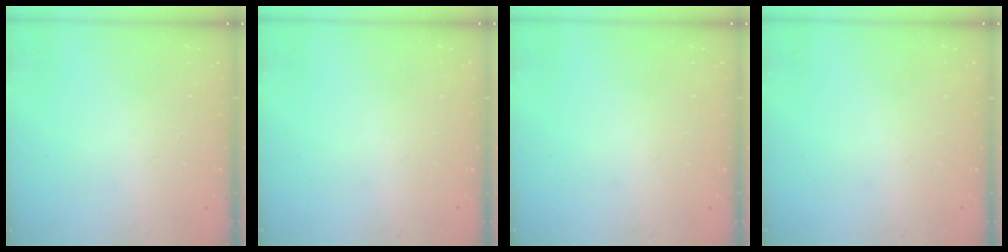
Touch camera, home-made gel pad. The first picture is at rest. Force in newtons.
{"total": 0.0}
{"total": 0.0}
{"total": 0.0}